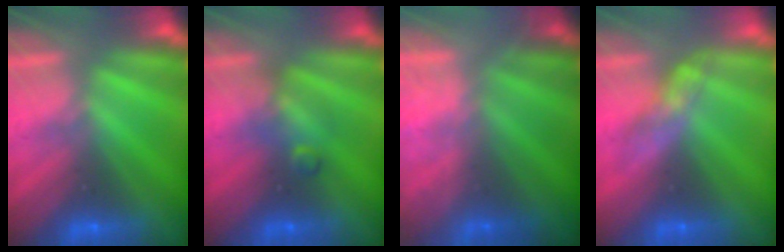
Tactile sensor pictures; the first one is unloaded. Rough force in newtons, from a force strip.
{"total": 2.4}
{"total": 7.1}
{"total": 2.7}